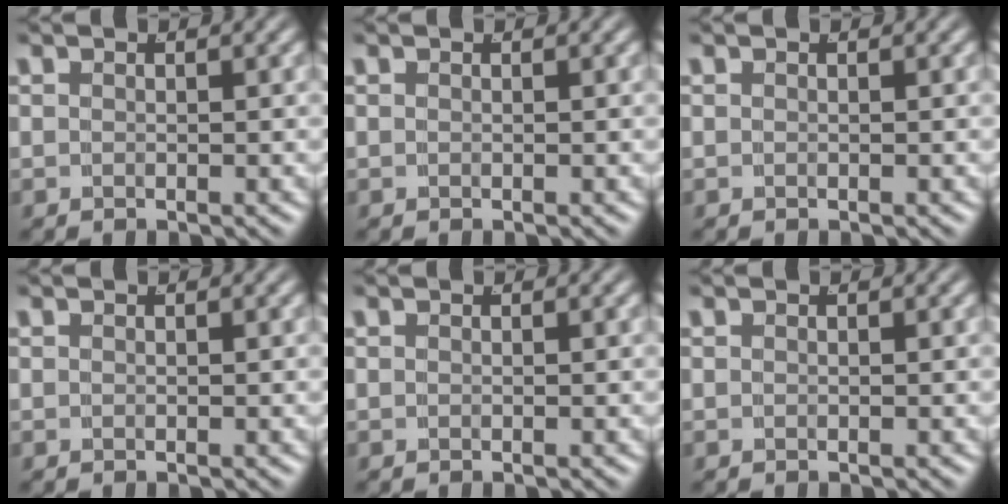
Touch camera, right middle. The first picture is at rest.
{"total": 0.0}
{"total": 0.0}
{"total": 0.0}
{"total": 0.0}
{"total": 0.0}